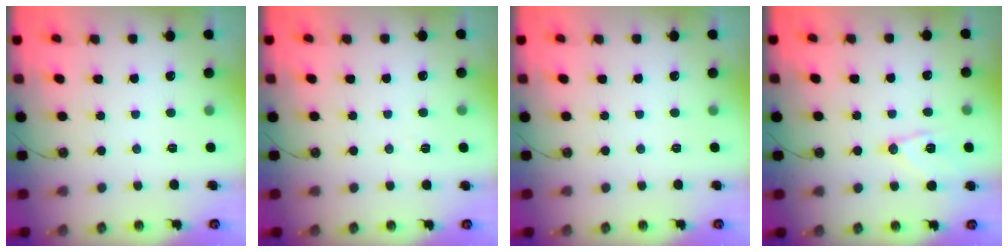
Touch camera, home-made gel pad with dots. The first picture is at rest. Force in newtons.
{"total": 2.9, "press": 2.2, "slide": 1.9}
{"total": 0.0}
{"total": 10.9, "press": 10.9, "slide": 0.7}